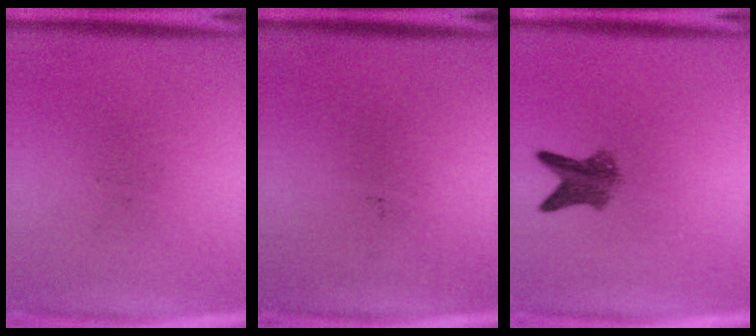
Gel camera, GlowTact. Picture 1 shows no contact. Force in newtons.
{"total": 0.0}
{"total": 4.8}